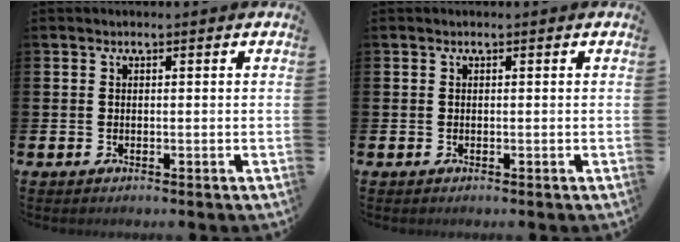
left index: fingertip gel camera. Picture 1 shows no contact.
{"total": 0.0}